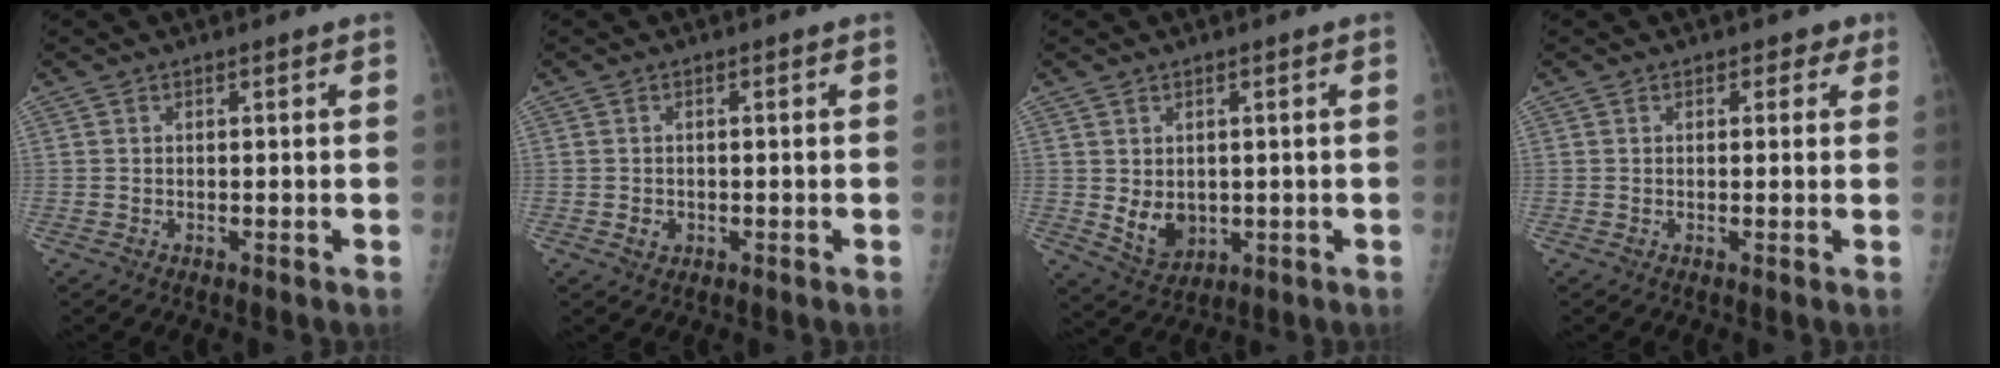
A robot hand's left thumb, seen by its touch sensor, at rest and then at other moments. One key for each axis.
{"total": 1.5, "fx": -0.4, "fy": 1.3, "fz": 0.7, "tx": -0.005, "ty": 0.002, "tz": -0.002}
{"total": 5.8, "fx": 0.0, "fy": 4.5, "fz": 3.6, "tx": -0.043, "ty": -0.014, "tz": 0.020}
{"total": 2.0, "fx": 1.1, "fy": 1.5, "fz": 0.7, "tx": 0.015, "ty": -0.002, "tz": 0.006}